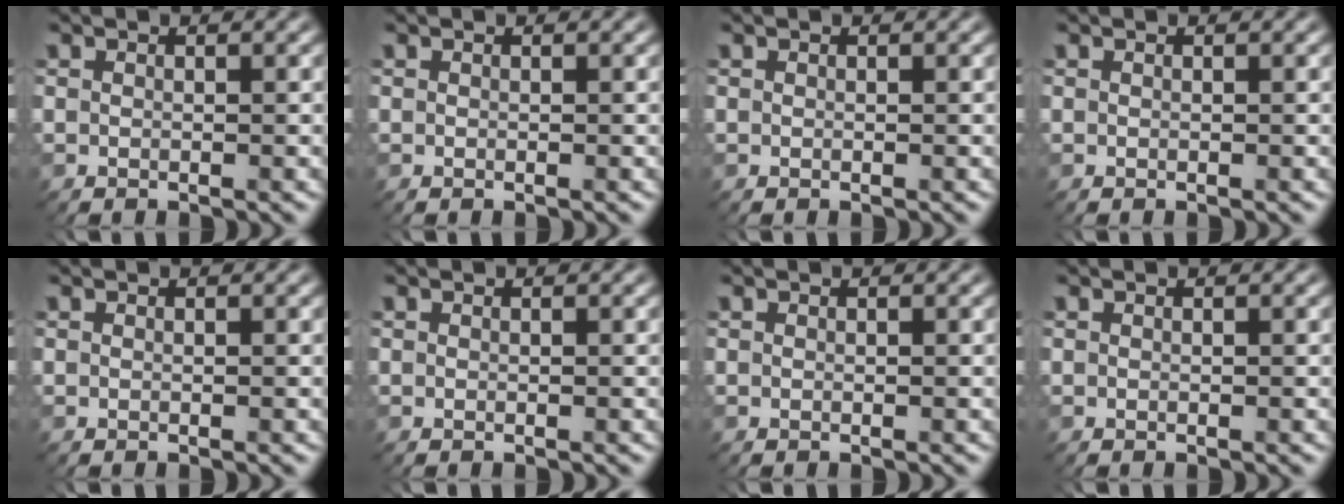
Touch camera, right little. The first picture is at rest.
{"total": 0.0}
{"total": 0.0}
{"total": 0.0}
{"total": 0.0}
{"total": 0.0}
{"total": 0.0}
{"total": 0.0}